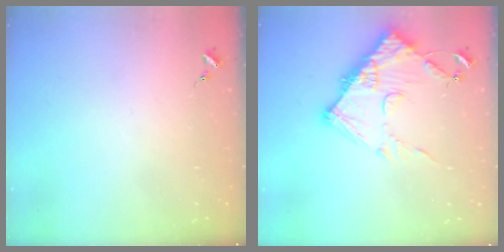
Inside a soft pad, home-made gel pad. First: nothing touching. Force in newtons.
{"total": 13.1, "press": 13.1, "slide": 1.4}